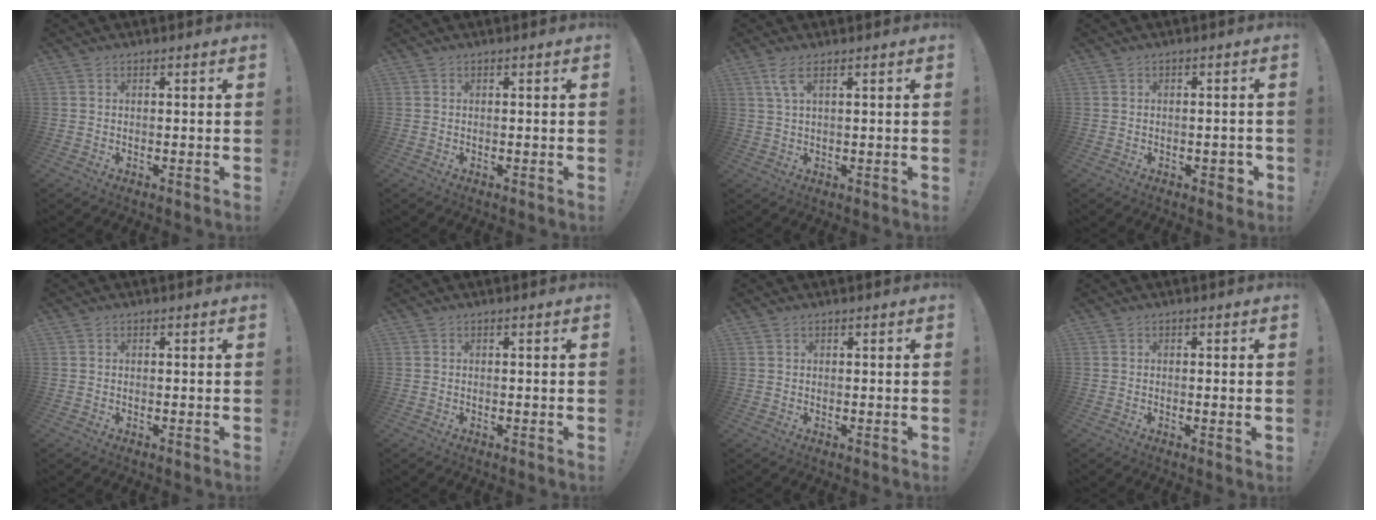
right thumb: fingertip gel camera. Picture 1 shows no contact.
{"total": 0.0}
{"total": 3.9, "force": [1.9, 0.4, 3.4], "torque": [-0.067, -0.002, 0.032]}
{"total": 3.3, "force": [-1.3, 1.8, 2.4], "torque": [-0.026, 0.008, -0.021]}
{"total": 0.0}
{"total": 0.0}
{"total": 0.7, "force": [0.5, 0.4, 0.2], "torque": [-0.001, -0.001, 0.010]}
{"total": 1.2, "force": [0.1, 0.0, 1.2], "torque": [-0.016, -0.002, 0.001]}